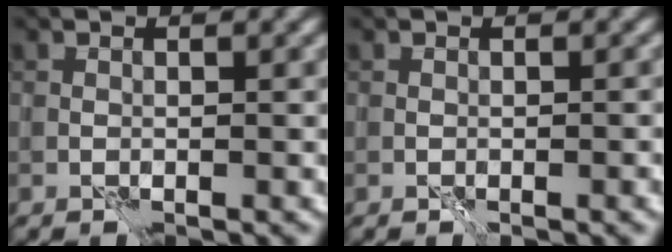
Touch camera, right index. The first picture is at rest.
{"total": 1.1, "force": [-0.5, 0.2, 1.0], "torque": [-0.013, -0.002, -0.007]}